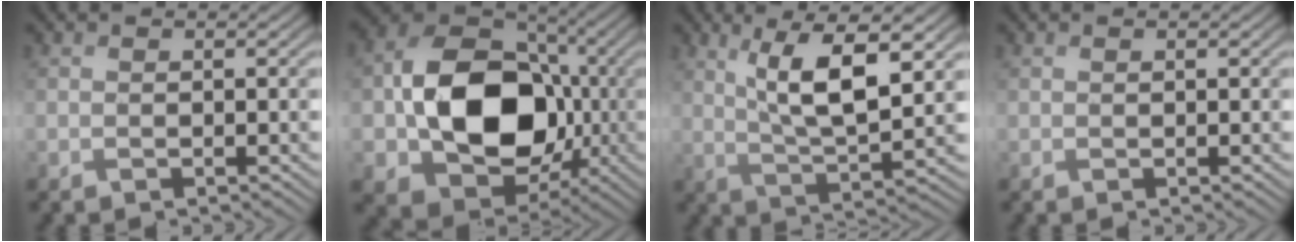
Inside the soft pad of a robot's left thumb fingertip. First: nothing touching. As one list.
[{"total": 15.9, "force": [-1.4, 12.4, 9.9], "torque": [-0.177, -0.012, -0.019]}, {"total": 9.4, "force": [3.6, 2.4, 8.3], "torque": [-0.156, 0.002, 0.067]}, {"total": 0.0}]